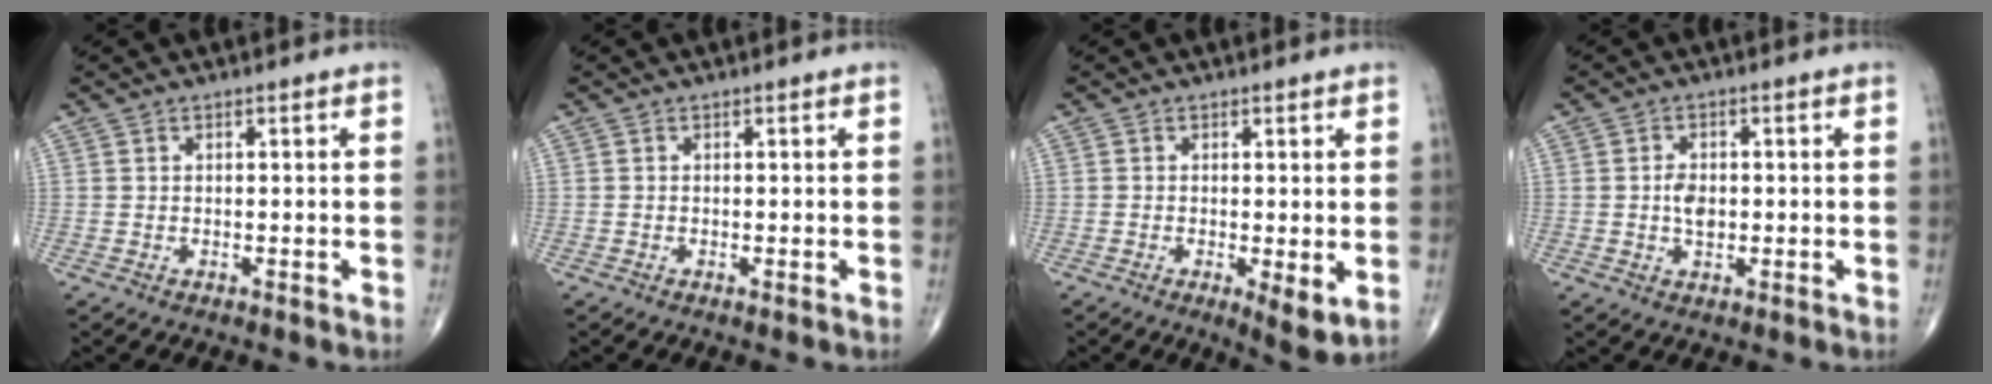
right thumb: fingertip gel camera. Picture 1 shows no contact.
{"total": 0.0}
{"total": 4.7, "force": [-0.8, 1.4, 4.4], "torque": [-0.070, -0.017, -0.014]}
{"total": 3.6, "force": [-0.2, 2.3, 2.7], "torque": [-0.042, 0.001, -0.005]}